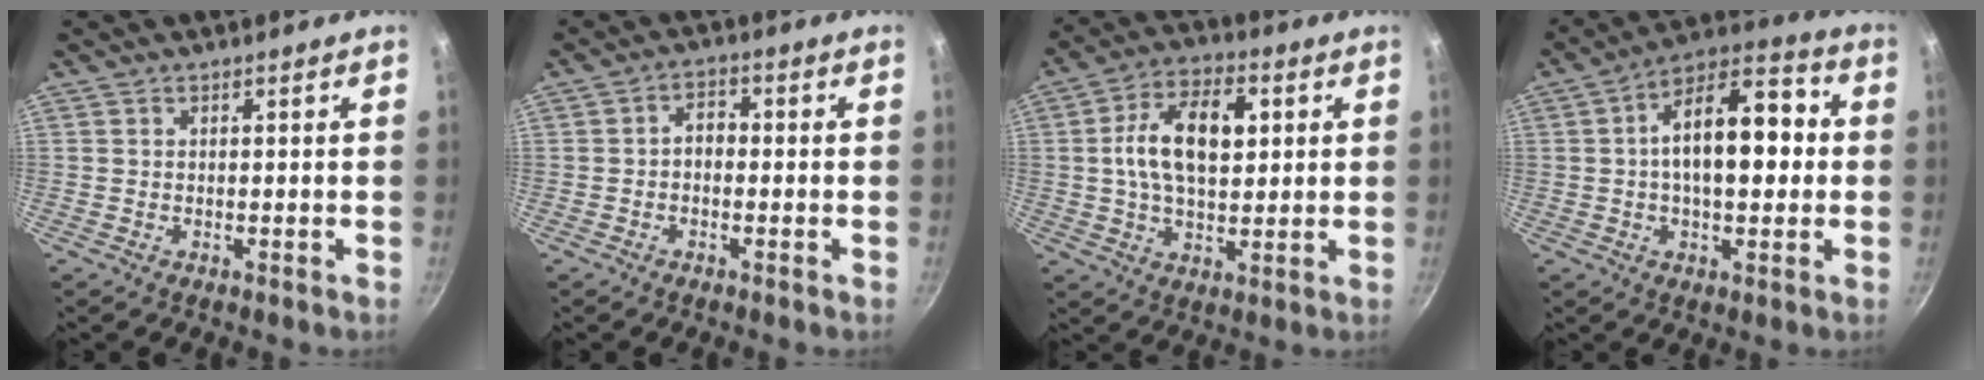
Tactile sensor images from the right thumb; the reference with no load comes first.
{"total": 3.1, "force": [-0.5, 2.2, 2.1], "torque": [-0.022, 0.017, -0.018]}
{"total": 14.1, "force": [2.4, 7.8, 11.5], "torque": [-0.189, 0.010, 0.037]}
{"total": 16.5, "force": [1.2, 8.3, 14.2], "torque": [-0.205, 0.033, 0.009]}